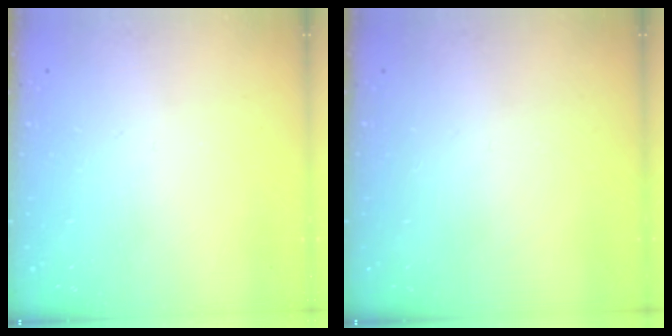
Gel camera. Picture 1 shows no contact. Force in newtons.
{"total": 0.0}